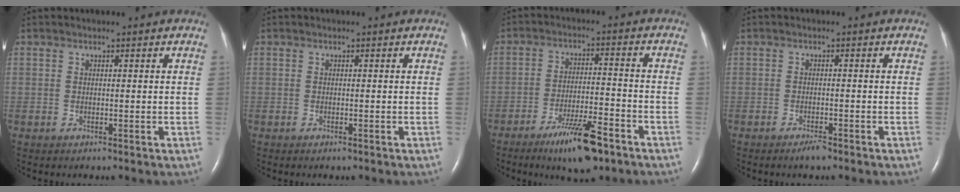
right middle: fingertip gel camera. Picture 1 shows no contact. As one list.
[{"total": 0.5, "force": [-0.4, 0.1, 0.3], "torque": [-0.009, -0.002, -0.004]}, {"total": 9.8, "force": [-6.5, 1.7, 7.1], "torque": [-0.125, -0.013, -0.107]}, {"total": 1.8, "force": [-1.5, 0.2, 1.1], "torque": [-0.027, -0.003, -0.024]}]